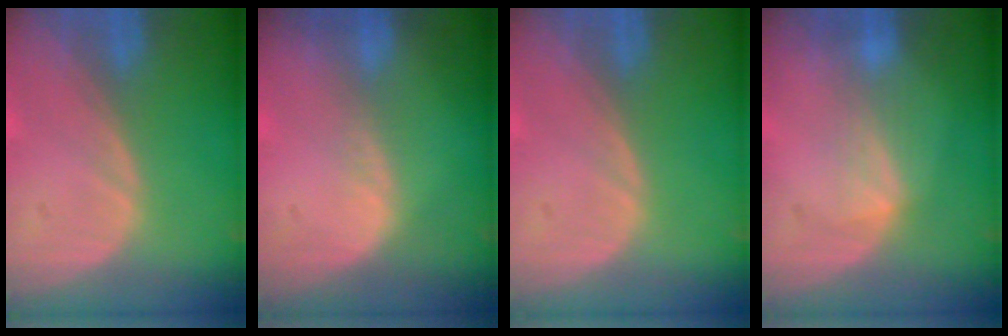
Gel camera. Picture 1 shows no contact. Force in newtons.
{"total": 1.1, "press": 0.7, "slide": 0.9}
{"total": 0.0}
{"total": 2.7, "press": 2.7, "slide": 0.4}